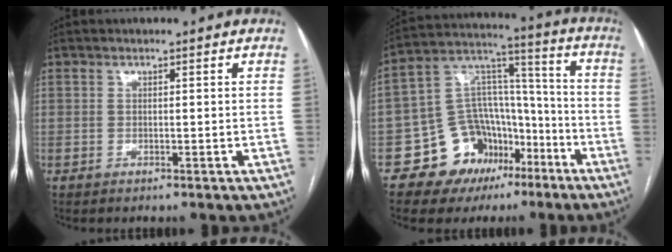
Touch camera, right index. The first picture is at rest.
{"total": 14.5, "force": [-7.6, 11.0, 5.5], "torque": [-0.085, 0.077, -0.112]}